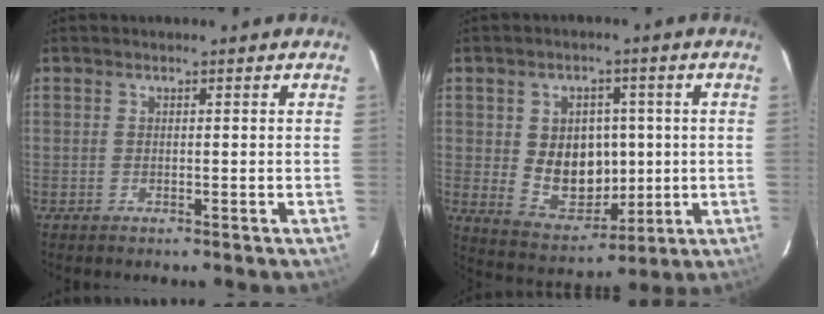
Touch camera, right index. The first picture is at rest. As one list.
[{"total": 11.0, "force": [0.2, 8.9, 6.4], "torque": [-0.128, 0.001, 0.028]}]